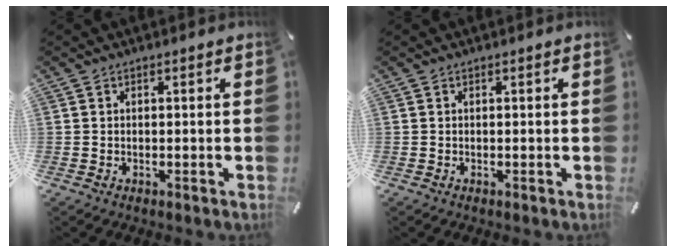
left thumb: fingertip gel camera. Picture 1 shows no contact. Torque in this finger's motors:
{"motor_torque": [-0.01, 0.01, 0.01, 0.01, 0.00]}